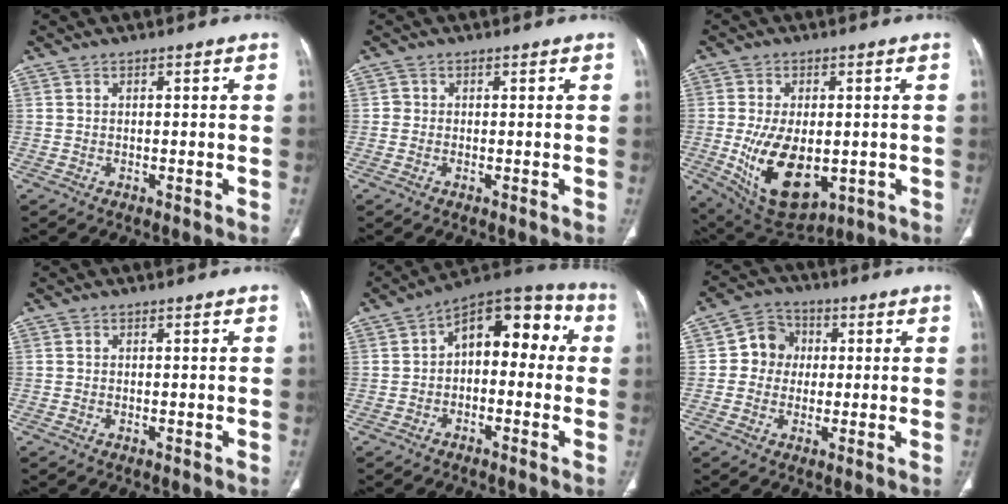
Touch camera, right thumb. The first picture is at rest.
{"total": 0.8, "force": [-0.1, 0.8, 0.1], "torque": [0.002, 0.004, -0.003]}
{"total": 14.8, "force": [-2.5, 8.4, 11.9], "torque": [-0.196, -0.012, -0.013]}
{"total": 0.0}
{"total": 13.0, "force": [1.1, 7.8, 10.3], "torque": [-0.098, 0.049, -0.002]}
{"total": 6.9, "force": [0.6, 6.4, 2.5], "torque": [-0.009, 0.011, -0.002]}